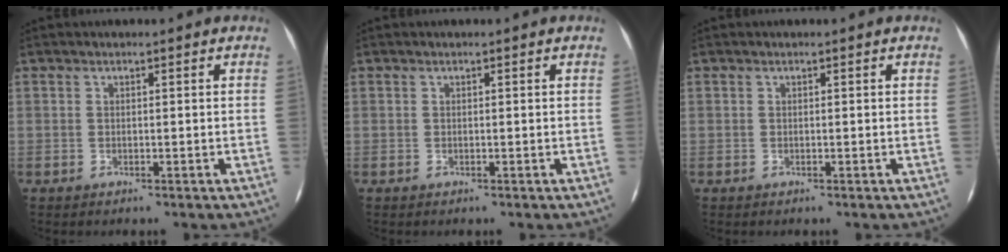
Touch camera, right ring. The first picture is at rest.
{"total": 0.0}
{"total": 0.0}